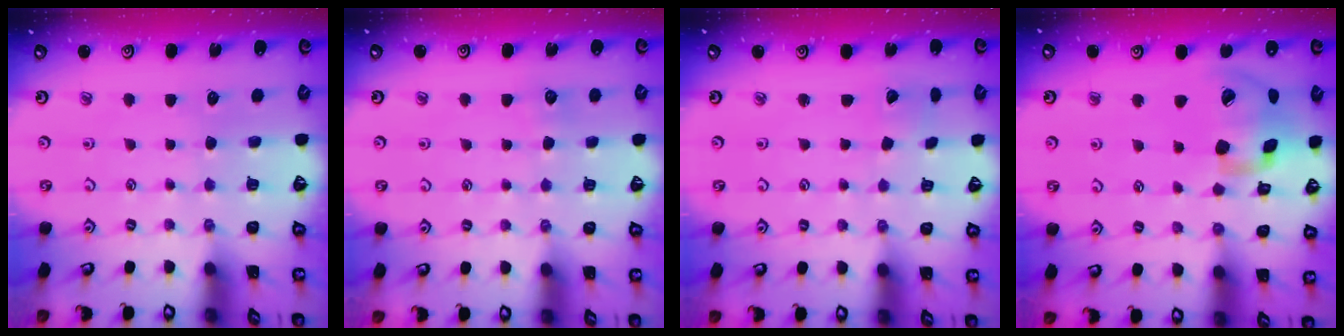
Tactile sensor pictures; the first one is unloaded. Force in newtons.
{"total": 4.8, "press": 4.7, "slide": 0.8}
{"total": 2.5, "press": 2.4, "slide": 0.3}
{"total": 17.5, "press": 17.4, "slide": 2.5}